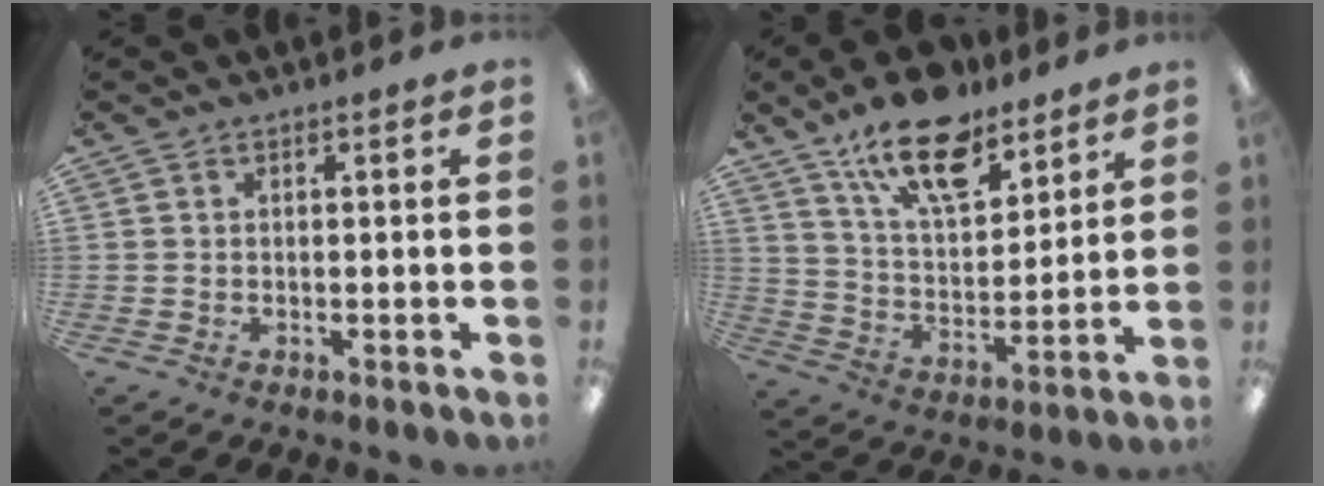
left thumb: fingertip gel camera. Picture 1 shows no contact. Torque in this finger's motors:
{"motor_torque": [0.18, 0.18, 1.37, -1.40, 0.17]}